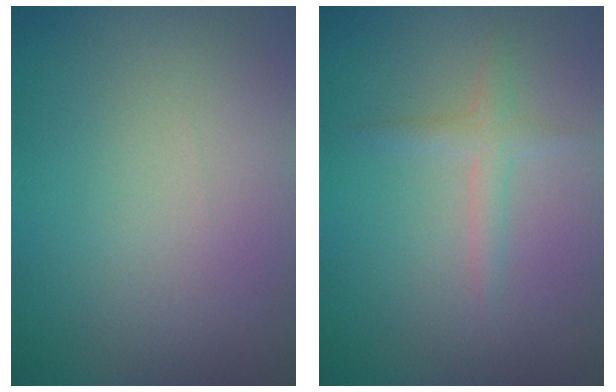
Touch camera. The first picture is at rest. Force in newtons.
{"total": 1.5, "press": 1.5, "slide": 0.1}